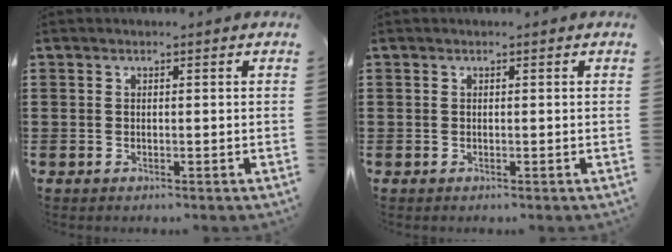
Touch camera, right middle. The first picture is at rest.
{"total": 0.0}